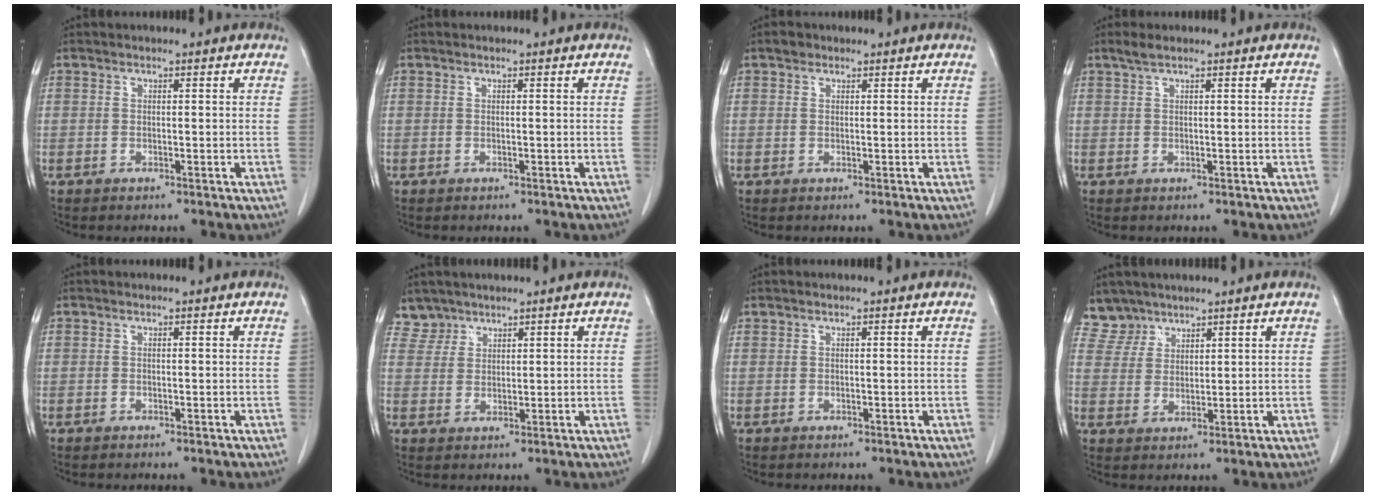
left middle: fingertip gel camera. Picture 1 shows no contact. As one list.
[{"total": 0.0}, {"total": 1.1, "force": [0.8, 0.8, 0.2], "torque": [-0.004, 0.005, 0.010]}, {"total": 1.6, "force": [1.2, 0.2, 1.0], "torque": [-0.028, 0.008, 0.027]}, {"total": 0.0}, {"total": 3.1, "force": [2.7, 1.4, -0.7], "torque": [0.019, 0.007, 0.053]}, {"total": 0.0}, {"total": 4.5, "force": [3.9, 2.1, -0.7], "torque": [0.019, 0.002, 0.081]}]